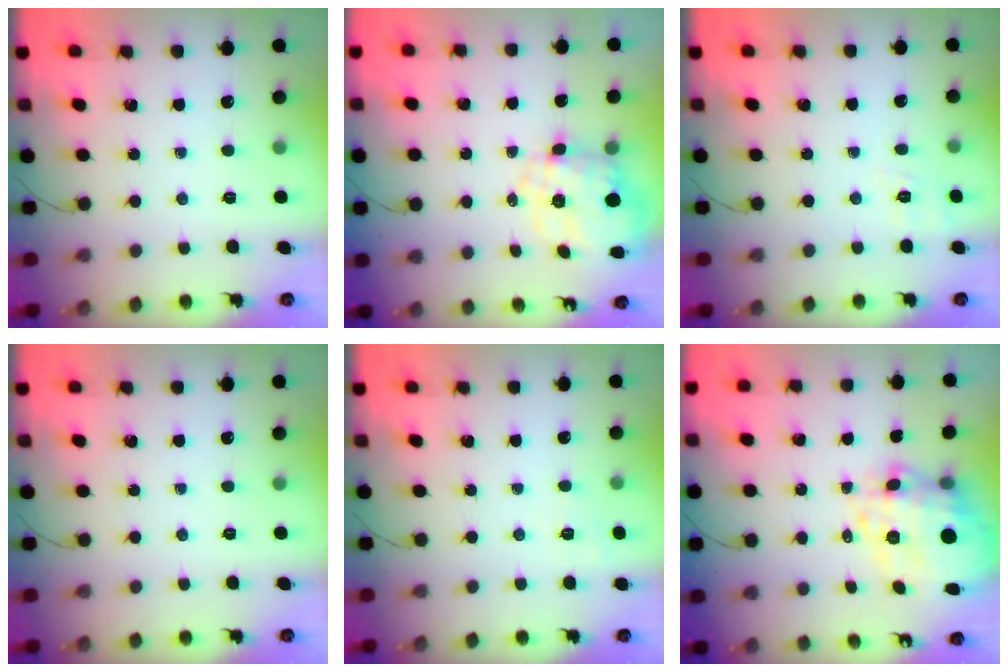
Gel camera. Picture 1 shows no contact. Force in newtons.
{"total": 3.8, "press": 3.3, "slide": 1.8}
{"total": 2.0, "press": 0.7, "slide": 1.9}
{"total": 0.0}
{"total": 3.8, "press": 3.2, "slide": 2.0}
{"total": 12.8, "press": 12.1, "slide": 4.1}